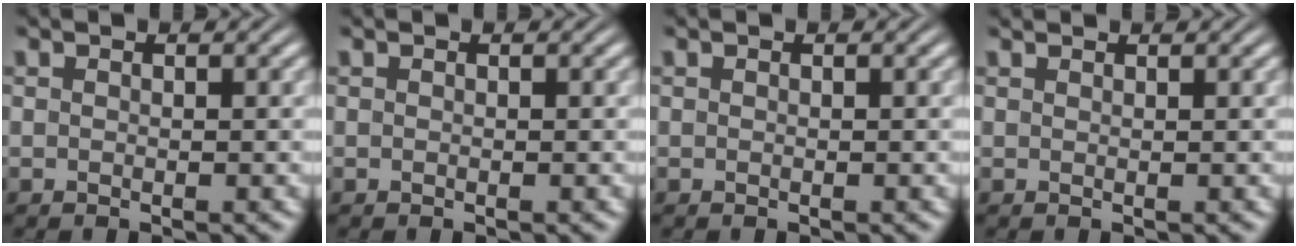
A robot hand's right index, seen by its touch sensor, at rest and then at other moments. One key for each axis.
{"total": 0.0}
{"total": 0.0}
{"total": 0.8, "fx": 0.7, "fy": -0.3, "fz": -0.1, "tx": 0.009, "ty": 0.001, "tz": 0.013}